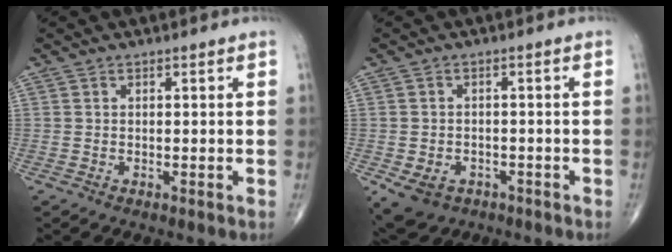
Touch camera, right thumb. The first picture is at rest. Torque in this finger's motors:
{"motor_torque": [1.29, 1.06, 0.52, -0.70, 0.01]}